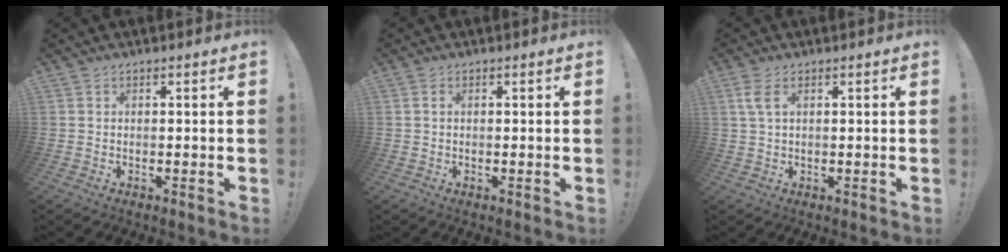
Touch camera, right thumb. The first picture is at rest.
{"total": 0.8, "force": [0.2, 0.5, 0.5], "torque": [-0.011, 0.002, 0.004]}
{"total": 4.2, "force": [1.6, 2.0, 3.4], "torque": [-0.060, 0.001, 0.028]}